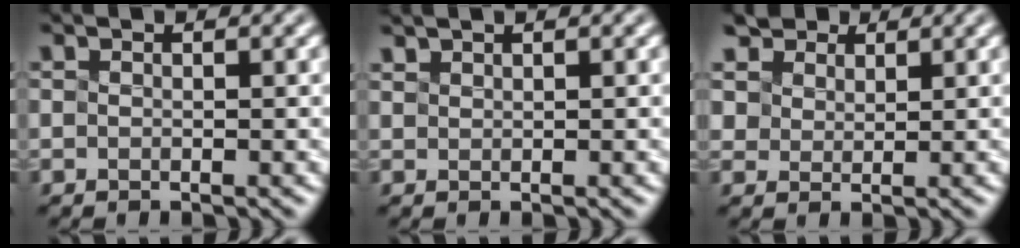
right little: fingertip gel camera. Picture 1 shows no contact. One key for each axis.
{"total": 1.4, "fx": 1.4, "fy": 0.3, "fz": 0.3, "tx": -0.008, "ty": 0.013, "tz": 0.026}
{"total": 3.3, "fx": 2.7, "fy": 1.8, "fz": 0.2, "tx": -0.041, "ty": 0.003, "tz": 0.075}